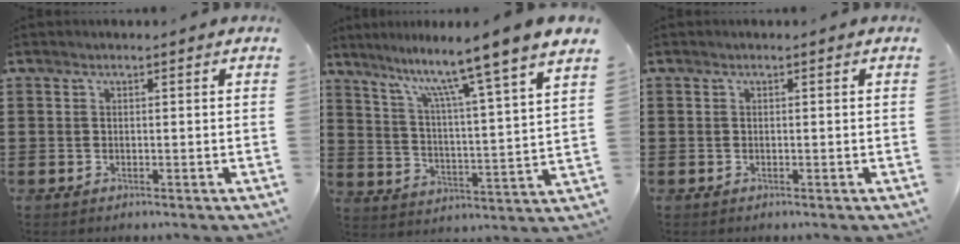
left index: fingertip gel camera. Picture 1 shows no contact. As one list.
[{"total": 9.5, "force": [7.9, -1.8, 4.9], "torque": [-0.110, -0.069, 0.118]}, {"total": 0.0}]